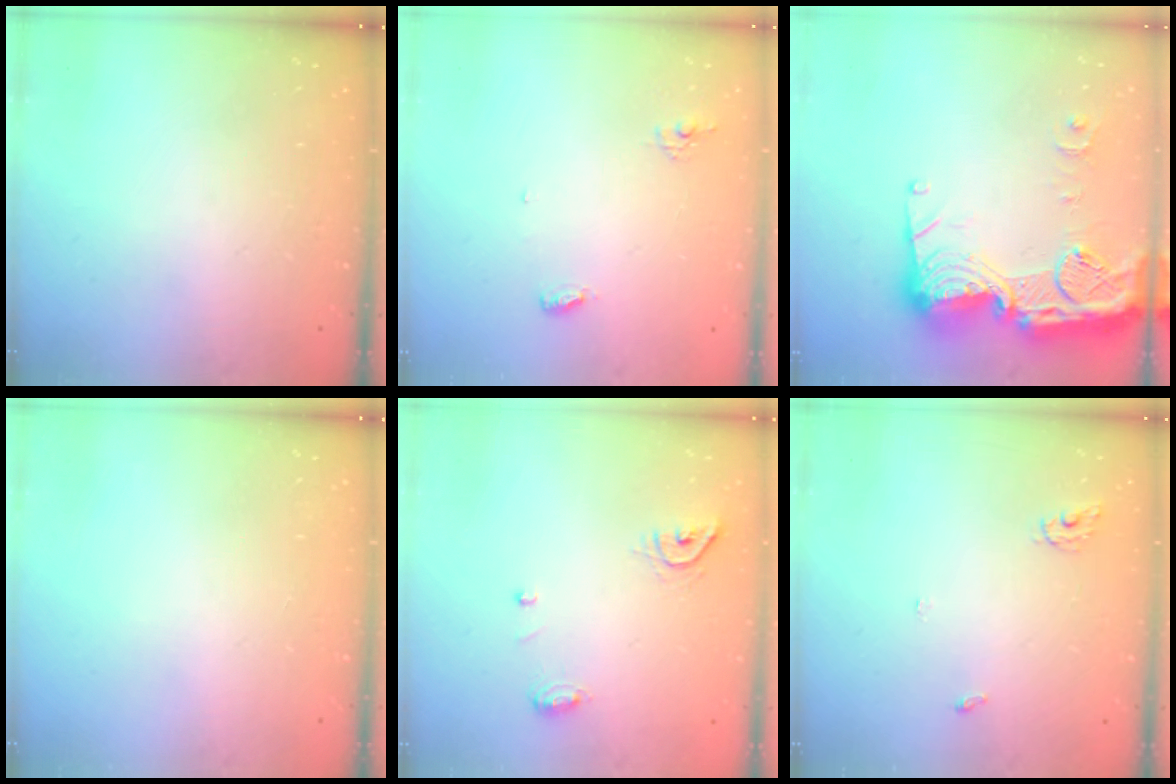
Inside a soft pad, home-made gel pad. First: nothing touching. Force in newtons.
{"total": 4.8, "press": 4.8, "slide": 0.3}
{"total": 23.2, "press": 23.1, "slide": 2.1}
{"total": 0.0}
{"total": 8.5, "press": 7.0, "slide": 4.8}
{"total": 3.3, "press": 3.3, "slide": 0.2}